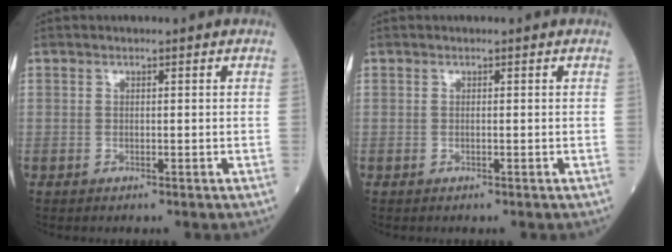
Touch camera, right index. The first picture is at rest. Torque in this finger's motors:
{"motor_torque": [-0.08, -0.06, 0.00, -0.01]}